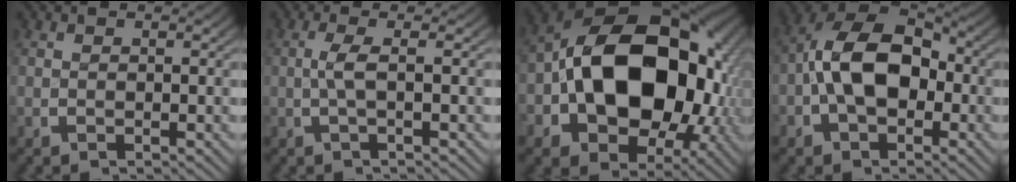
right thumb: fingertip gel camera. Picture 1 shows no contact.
{"total": 2.5, "force": [-0.2, 0.3, 2.5], "torque": [-0.057, 0.000, -0.005]}
{"total": 22.0, "force": [-1.0, 14.7, 16.3], "torque": [-0.314, -0.060, -0.003]}
{"total": 10.3, "force": [-0.7, 6.9, 7.6], "torque": [-0.162, -0.019, -0.010]}